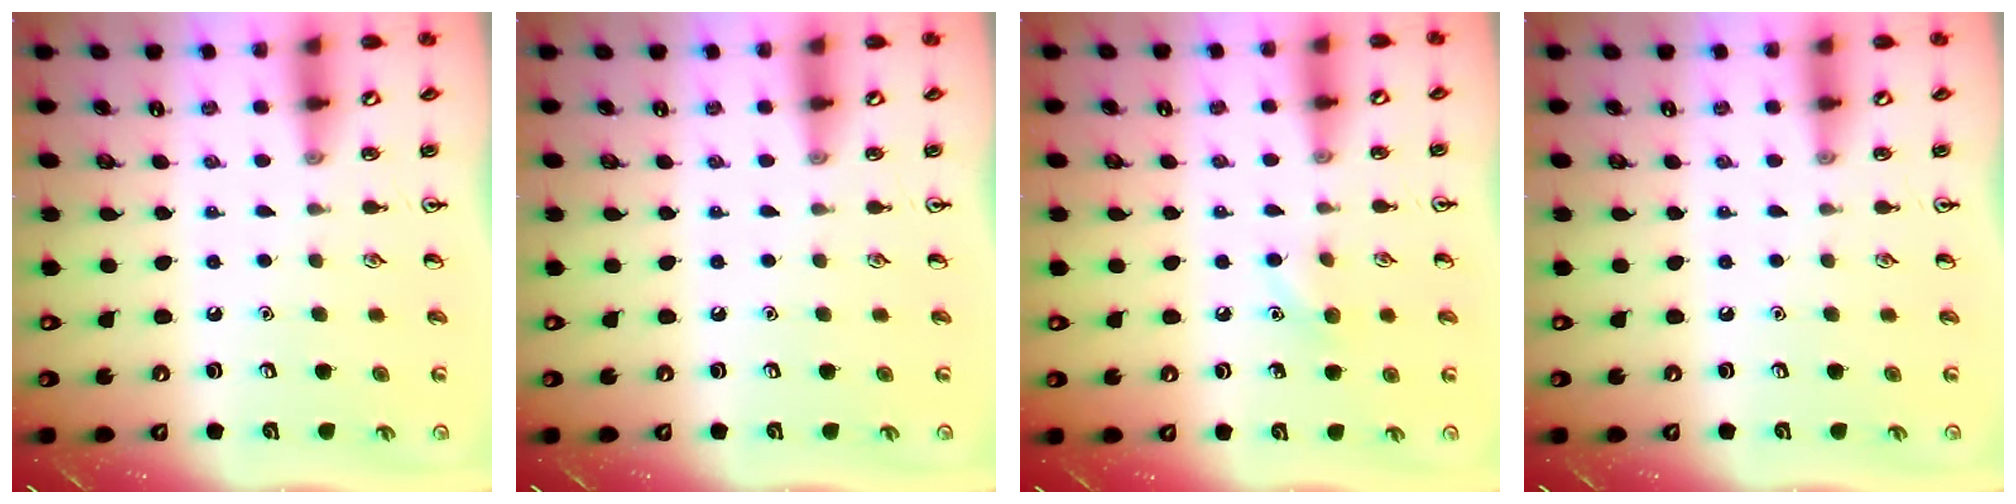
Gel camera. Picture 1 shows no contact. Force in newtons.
{"total": 0.0}
{"total": 6.7, "press": 6.5, "slide": 1.9}
{"total": 0.0}